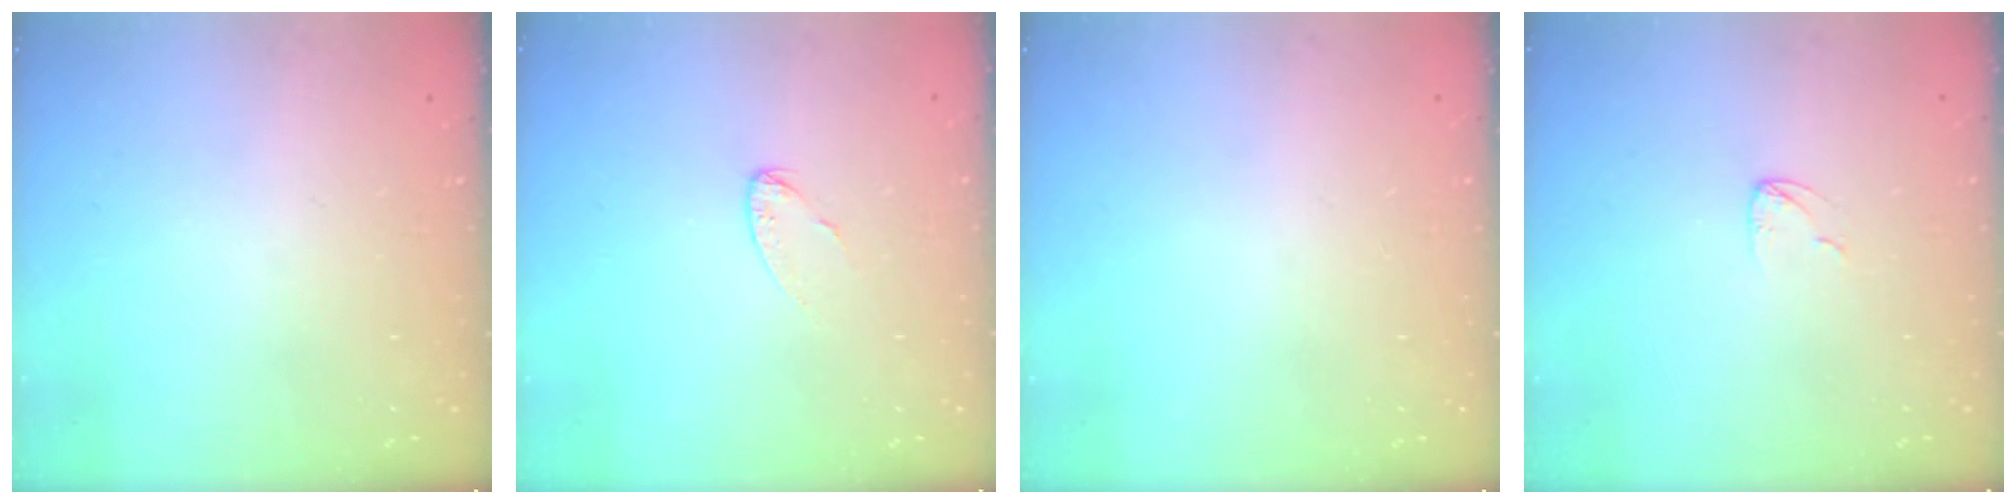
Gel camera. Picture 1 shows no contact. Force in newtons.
{"total": 3.4, "press": 3.4, "slide": 0.2}
{"total": 0.0}
{"total": 2.9, "press": 2.9, "slide": 0.3}